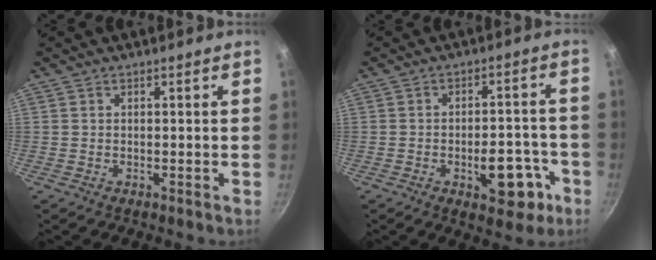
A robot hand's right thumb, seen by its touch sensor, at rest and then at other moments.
{"total": 10.3, "force": [-4.1, 5.3, 7.9], "torque": [-0.073, 0.031, -0.046]}